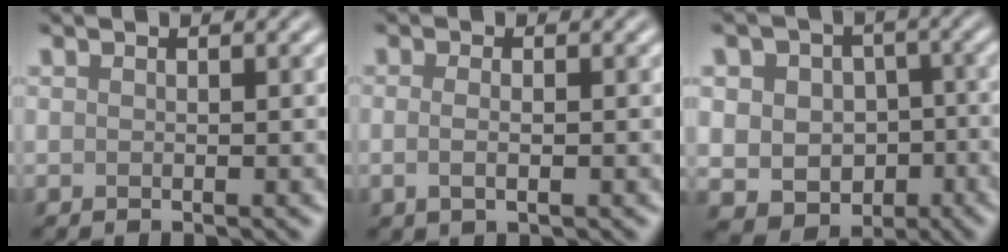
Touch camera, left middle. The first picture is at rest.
{"total": 1.7, "force": [-0.2, 0.7, 1.5], "torque": [-0.028, -0.005, -0.005]}
{"total": 7.8, "force": [-0.9, 6.5, 4.3], "torque": [-0.050, 0.010, -0.029]}